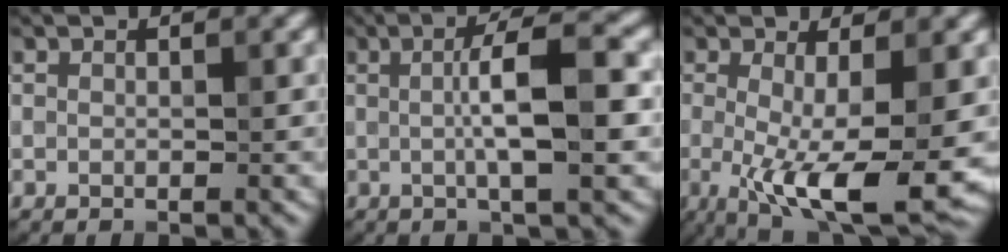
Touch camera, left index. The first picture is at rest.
{"total": 6.5, "force": [0.3, 1.4, 6.4], "torque": [-0.101, 0.011, 0.001]}
{"total": 9.4, "force": [-1.7, 2.5, 9.0], "torque": [-0.156, -0.028, -0.023]}